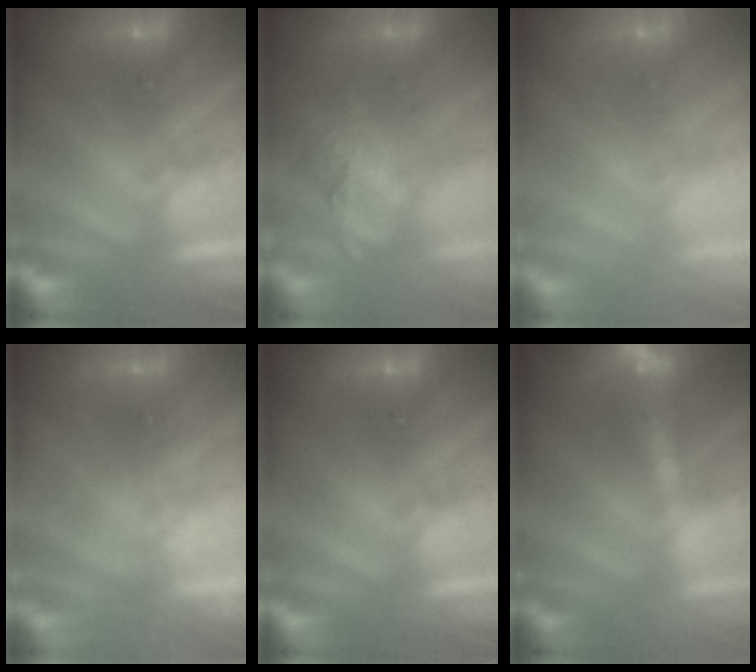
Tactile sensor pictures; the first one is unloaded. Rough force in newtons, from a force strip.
{"total": 2.8}
{"total": 8.7}
{"total": 2.2}
{"total": 0.0}
{"total": 9.6}